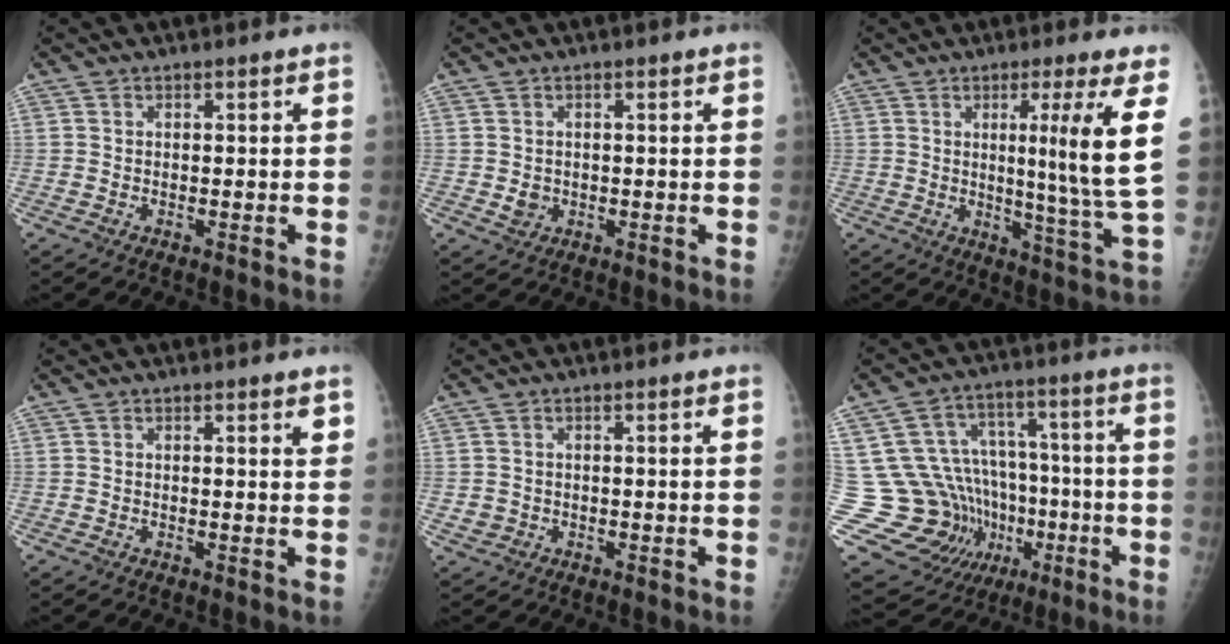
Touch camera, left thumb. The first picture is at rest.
{"total": 2.0, "force": [-0.1, 1.8, 0.9], "torque": [-0.008, 0.000, 0.005]}
{"total": 12.4, "force": [3.8, -1.2, 11.7], "torque": [-0.181, -0.039, 0.060]}
{"total": 1.4, "force": [0.9, 0.3, 1.0], "torque": [-0.012, -0.005, 0.010]}
{"total": 1.3, "force": [-0.2, 1.2, 0.5], "torque": [-0.007, 0.004, 0.001]}
{"total": 23.1, "force": [-4.8, 19.5, 11.4], "torque": [-0.191, 0.080, -0.051]}